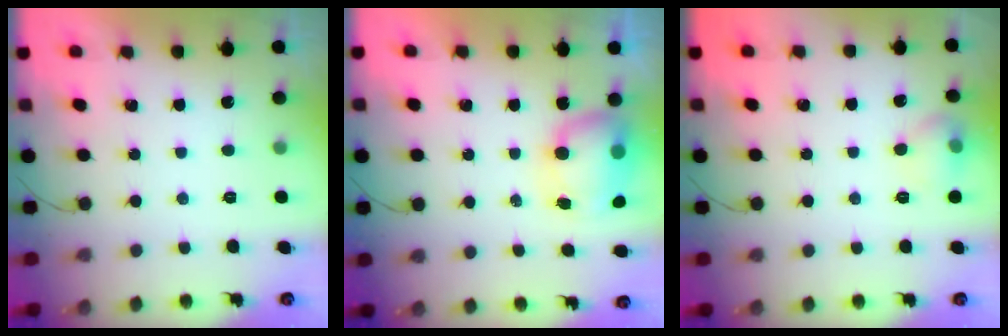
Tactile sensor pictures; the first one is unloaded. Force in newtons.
{"total": 8.8, "press": 8.6, "slide": 1.9}
{"total": 6.8, "press": 6.6, "slide": 1.3}